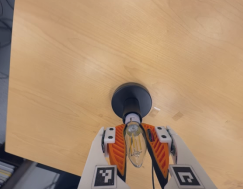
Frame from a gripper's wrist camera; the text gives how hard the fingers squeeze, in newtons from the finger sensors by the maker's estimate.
{"total": 19.1, "left": 22.4, "right": 15.7}